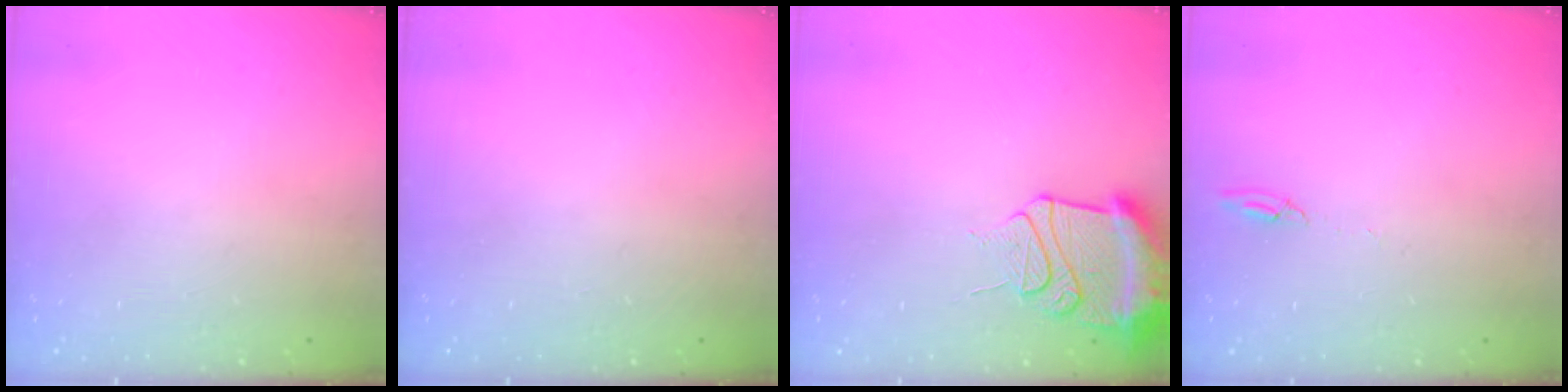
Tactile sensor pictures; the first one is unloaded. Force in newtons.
{"total": 0.0}
{"total": 12.9, "press": 12.8, "slide": 1.5}
{"total": 3.5, "press": 3.5, "slide": 0.4}